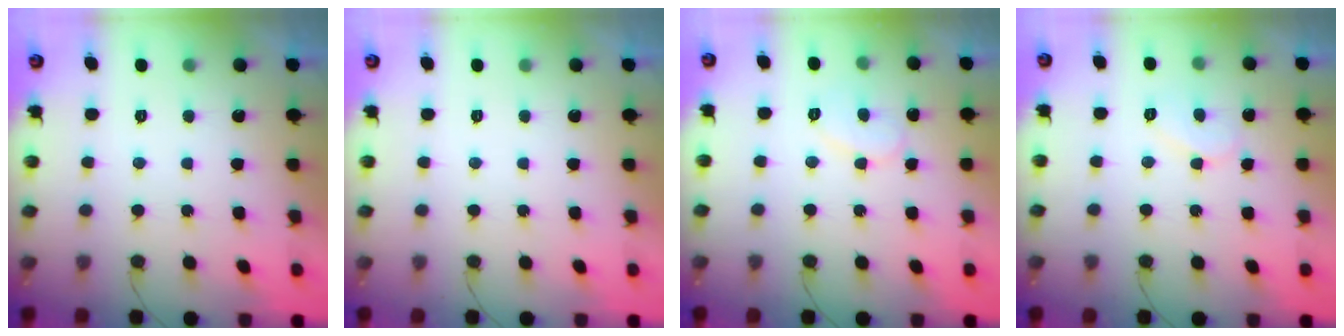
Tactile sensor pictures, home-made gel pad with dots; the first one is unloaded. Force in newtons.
{"total": 0.0}
{"total": 7.5, "press": 7.5, "slide": 0.4}
{"total": 6.6, "press": 6.6, "slide": 0.6}